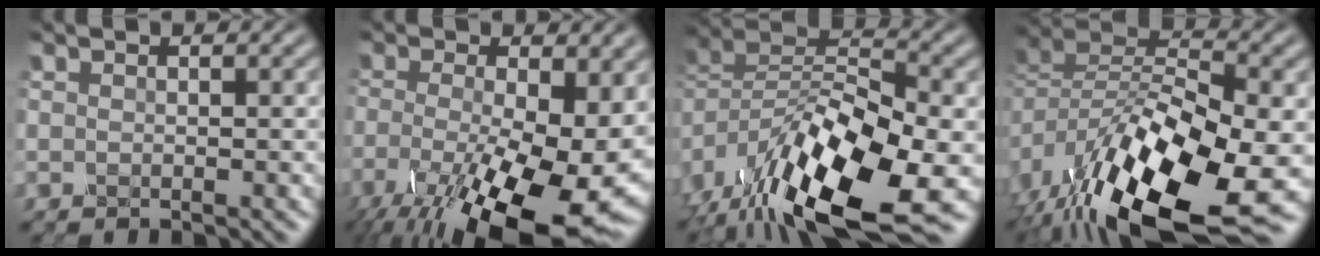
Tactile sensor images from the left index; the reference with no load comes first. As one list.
[{"total": 17.7, "force": [-6.5, 6.8, 15.0], "torque": [-0.247, -0.042, -0.092]}, {"total": 15.5, "force": [-8.5, 6.3, 11.3], "torque": [-0.212, -0.010, -0.146]}, {"total": 16.3, "force": [-7.7, 7.5, 12.2], "torque": [-0.231, -0.021, -0.128]}]